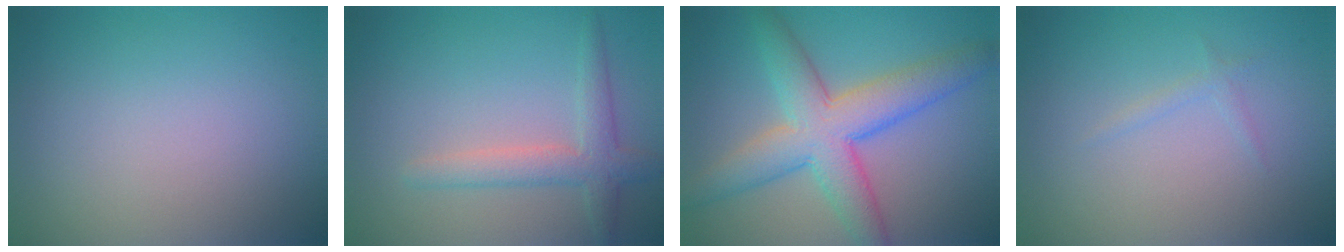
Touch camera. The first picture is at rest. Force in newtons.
{"total": 3.0, "press": 3.0, "slide": 0.1}
{"total": 7.4, "press": 7.3, "slide": 0.1}
{"total": 0.7, "press": 0.7, "slide": 0.1}